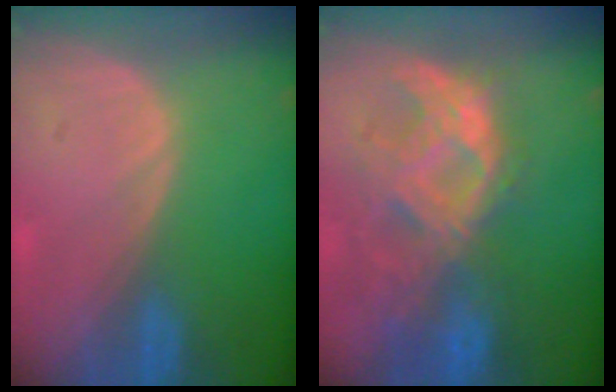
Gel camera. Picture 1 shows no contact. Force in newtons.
{"total": 10.5, "press": 9.2, "slide": 5.0}